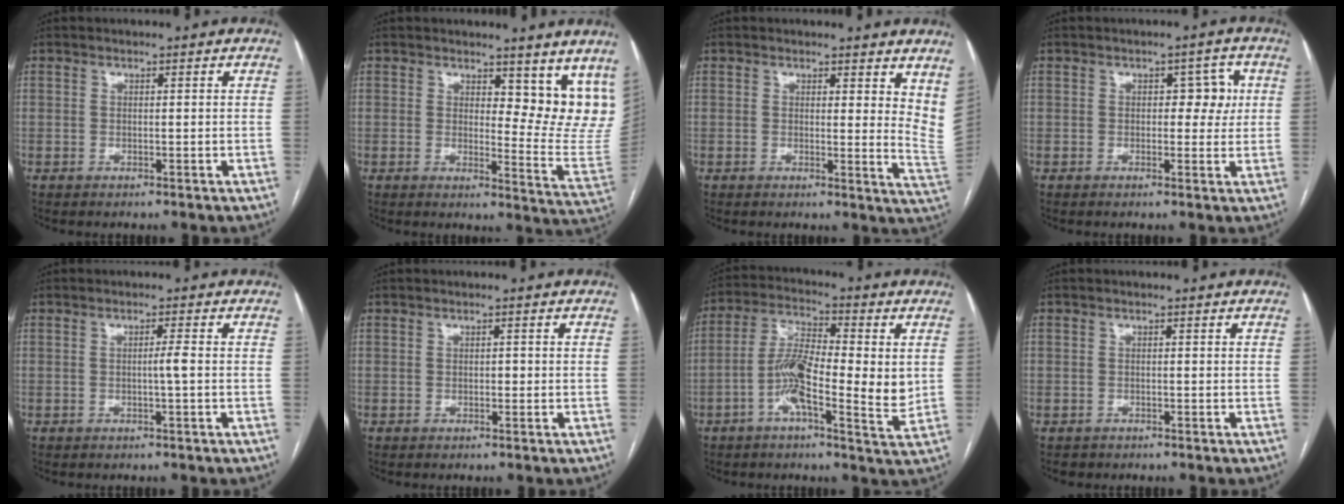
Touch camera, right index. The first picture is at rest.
{"total": 11.9, "force": [9.8, 4.5, 5.2], "torque": [-0.032, -0.035, 0.095]}
{"total": 8.6, "force": [7.0, 2.6, 4.3], "torque": [-0.038, -0.034, 0.055]}
{"total": 4.1, "force": [0.6, 2.3, 3.3], "torque": [-0.035, 0.017, 0.007]}
{"total": 1.5, "force": [-0.3, -0.4, 1.5], "torque": [-0.025, -0.001, -0.004]}
{"total": 0.6, "force": [-0.1, 0.4, 0.4], "torque": [-0.003, 0.002, -0.003]}
{"total": 12.0, "force": [-1.1, 3.0, 11.6], "torque": [-0.210, 0.005, -0.030]}
{"total": 1.2, "force": [-0.8, 0.9, -0.1], "torque": [-0.007, 0.003, -0.014]}